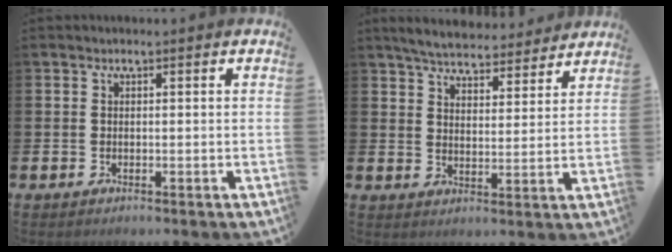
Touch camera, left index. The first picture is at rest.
{"total": 5.5, "force": [5.4, 0.9, 0.7], "torque": [-0.028, -0.037, 0.093]}